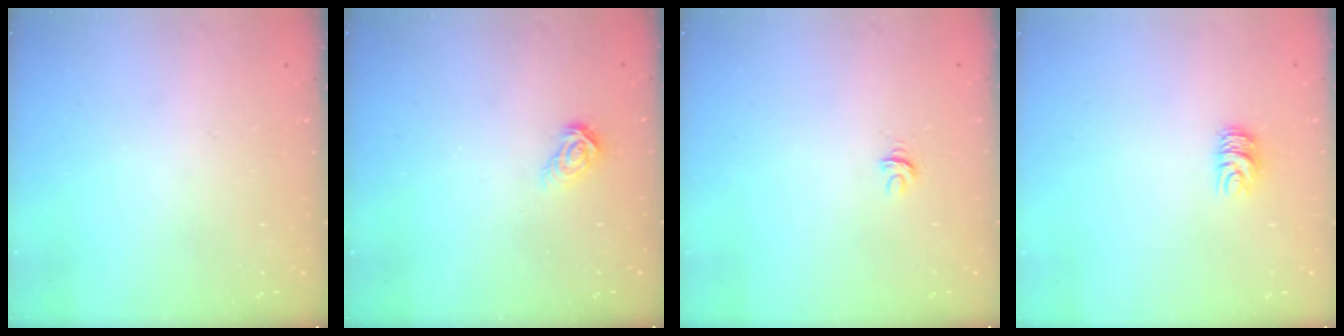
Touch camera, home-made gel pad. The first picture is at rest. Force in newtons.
{"total": 6.2, "press": 6.2, "slide": 0.4}
{"total": 4.0, "press": 3.9, "slide": 0.4}
{"total": 5.6, "press": 5.6, "slide": 0.4}